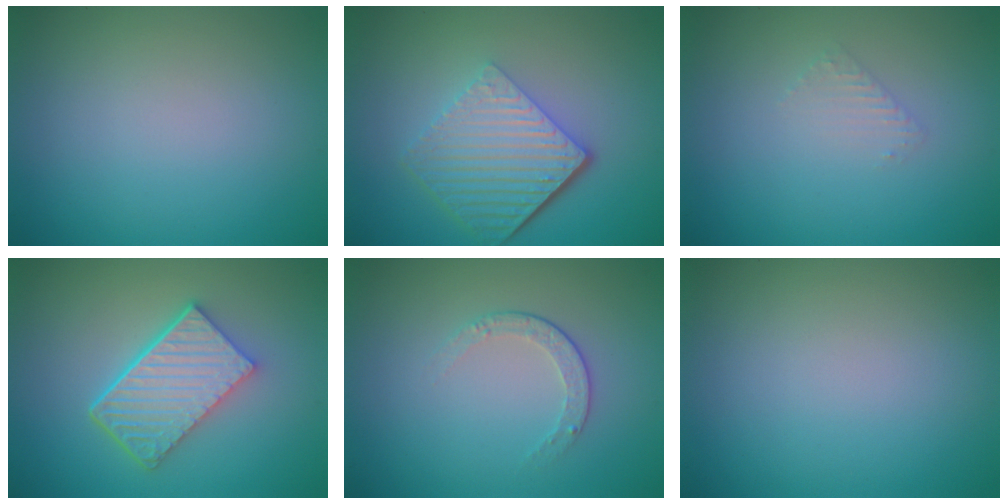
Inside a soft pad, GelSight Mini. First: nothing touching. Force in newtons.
{"total": 6.5, "press": 4.4, "slide": 4.8}
{"total": 0.9, "press": 0.9, "slide": 0.2}
{"total": 6.0, "press": 4.4, "slide": 4.1}
{"total": 1.6, "press": 1.2, "slide": 1.1}
{"total": 0.0}